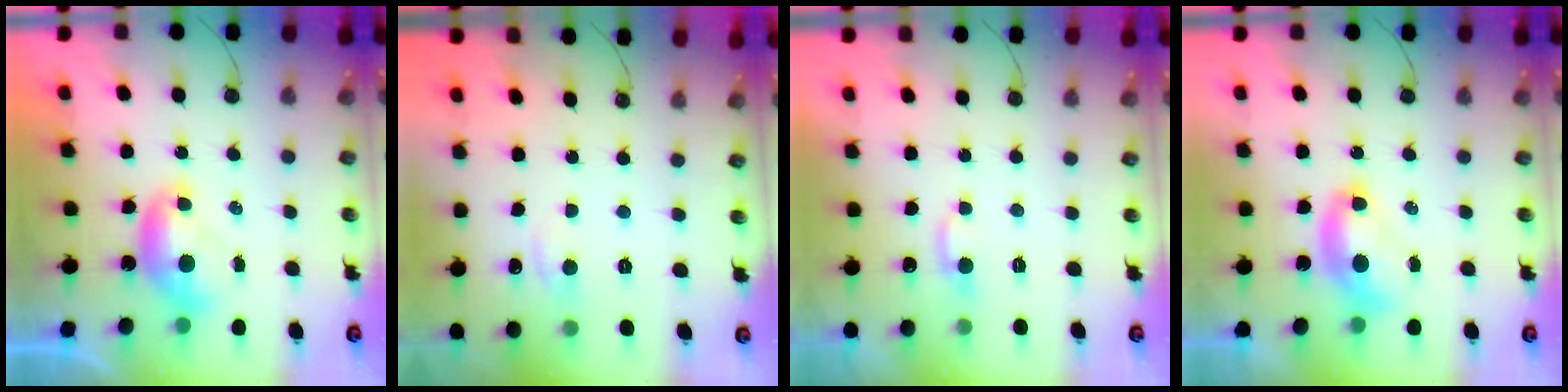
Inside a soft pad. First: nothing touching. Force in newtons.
{"total": 0.9, "press": 0.7, "slide": 0.6}
{"total": 1.6, "press": 1.5, "slide": 0.5}
{"total": 2.5, "press": 2.5, "slide": 0.2}